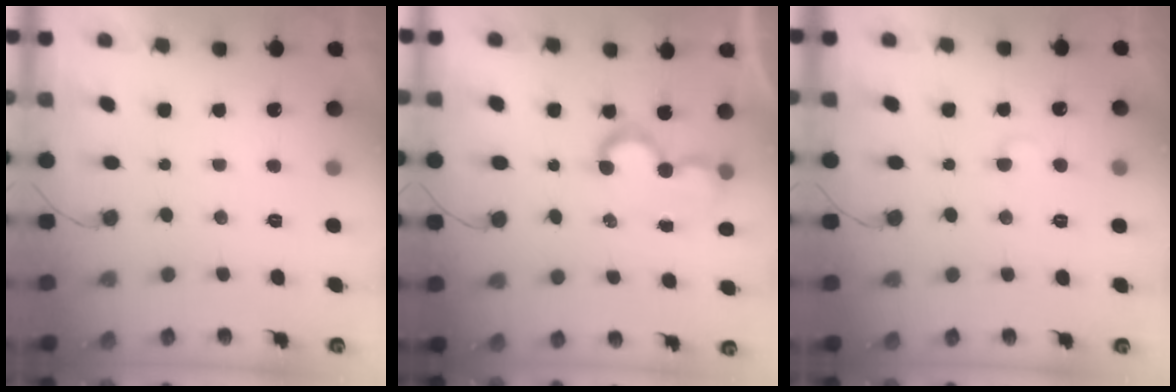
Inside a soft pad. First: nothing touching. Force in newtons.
{"total": 8.4, "press": 8.4, "slide": 0.1}
{"total": 3.3, "press": 3.3, "slide": 0.4}